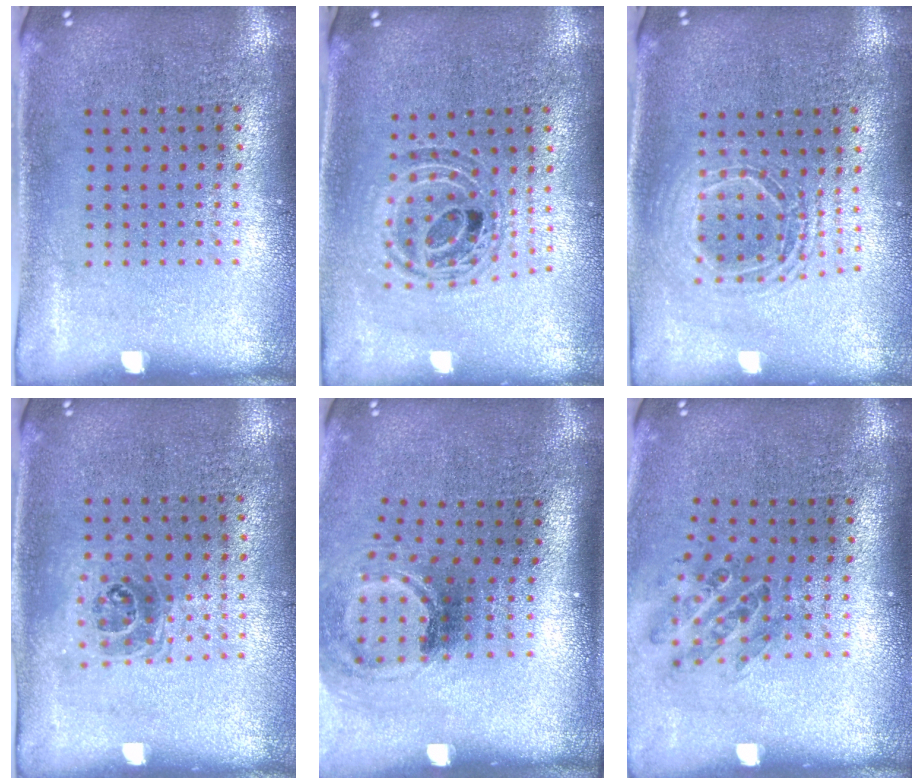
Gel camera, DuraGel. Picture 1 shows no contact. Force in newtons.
{"total": 0.8, "press": 0.8, "slide": 0.2}
{"total": 1.6, "press": 1.4, "slide": 0.8}
{"total": 1.0, "press": 1.0, "slide": 0.3}
{"total": 2.0, "press": 1.3, "slide": 1.6}
{"total": 1.0, "press": 1.0, "slide": 0.3}